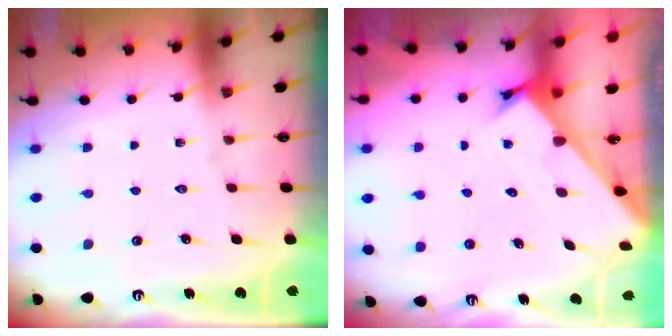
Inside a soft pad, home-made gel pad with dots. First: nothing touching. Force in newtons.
{"total": 2.5, "press": 2.5, "slide": 0.2}